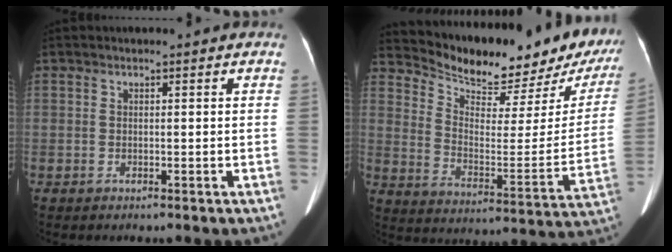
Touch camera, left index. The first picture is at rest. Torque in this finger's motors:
{"motor_torque": [0.15, -1.19, 0.16, 0.02]}